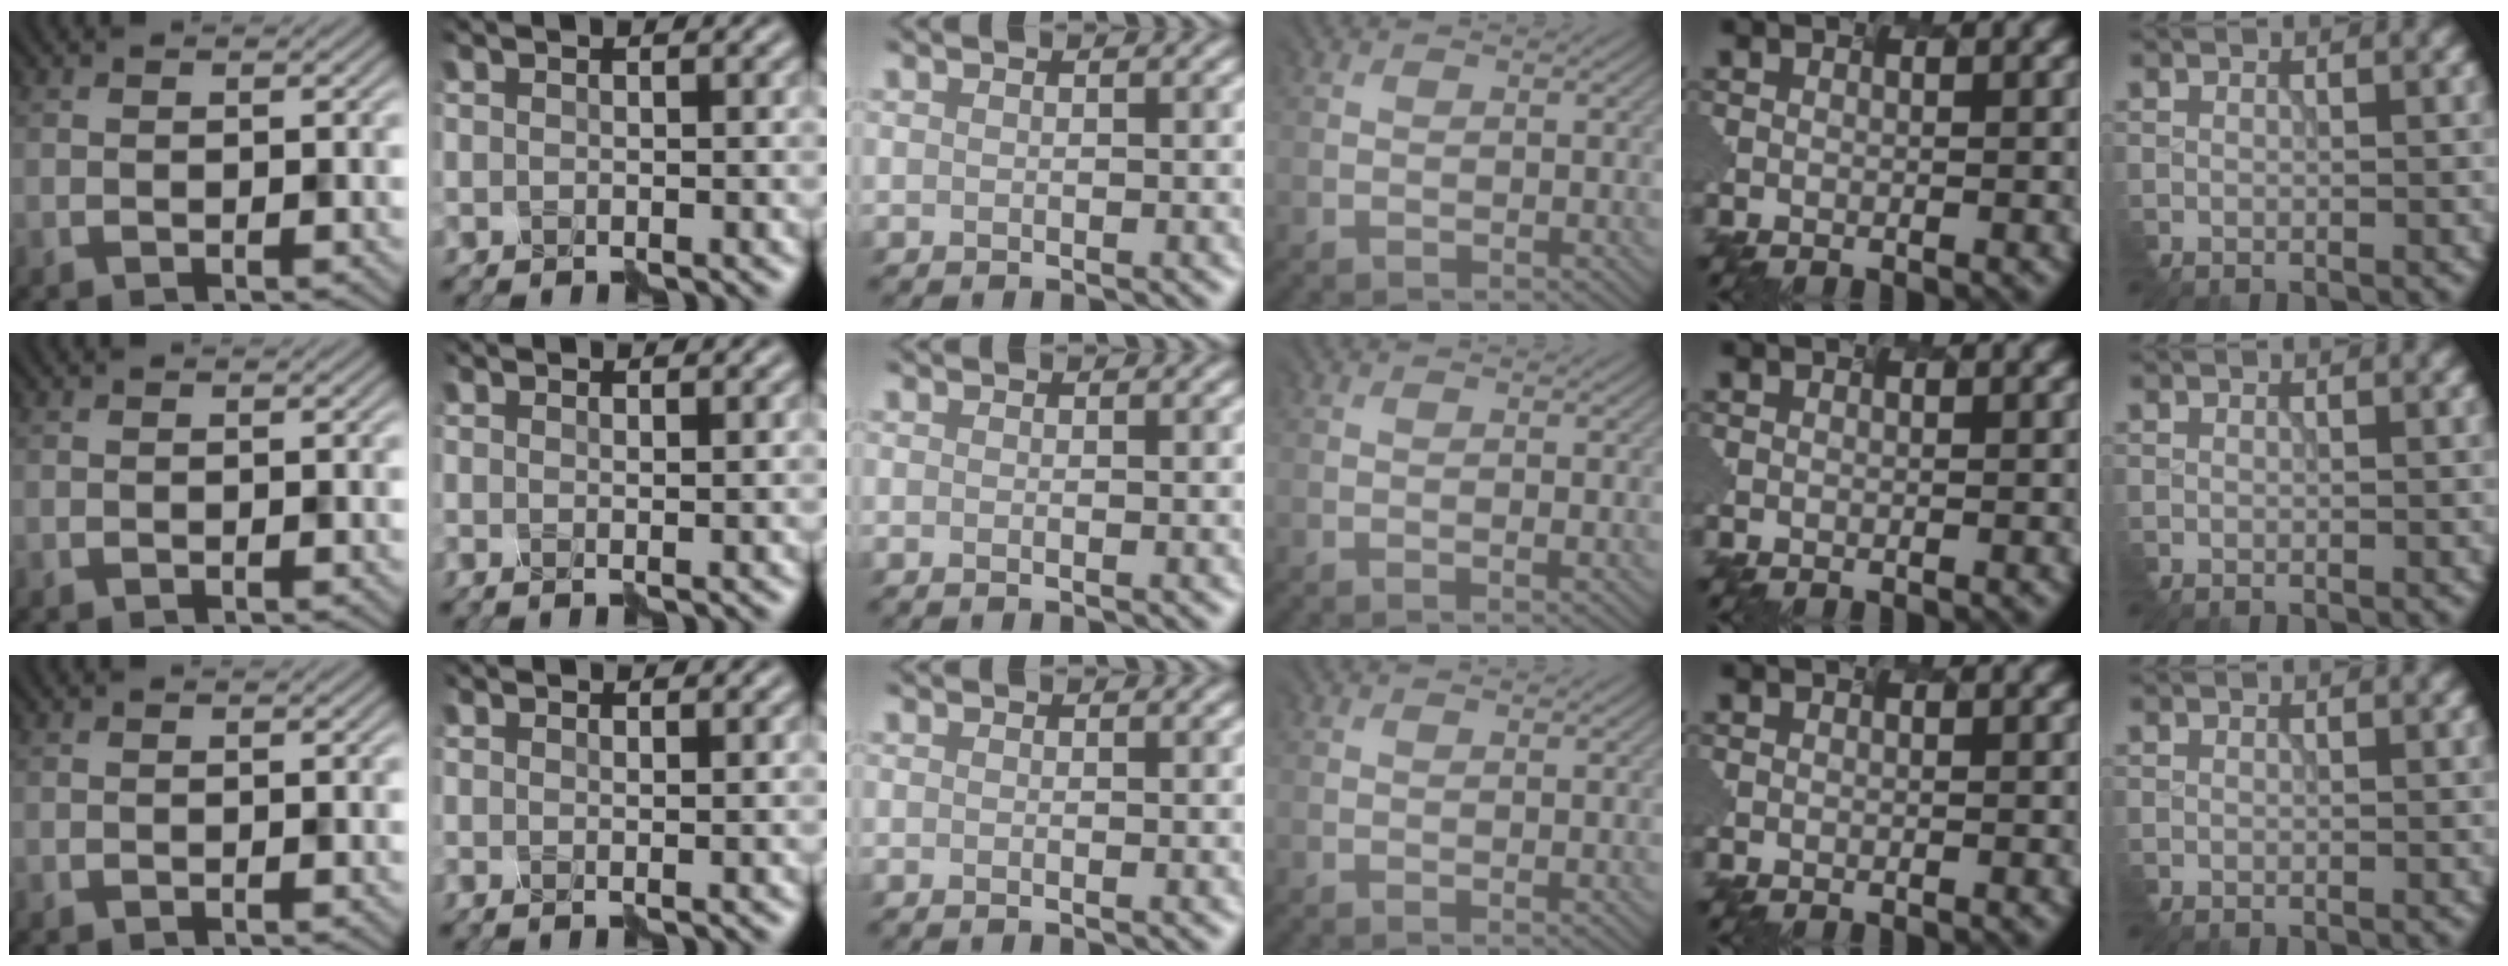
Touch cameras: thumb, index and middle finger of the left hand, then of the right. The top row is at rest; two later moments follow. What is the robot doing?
{"motion": "disassemble", "object": "velcro strap"}